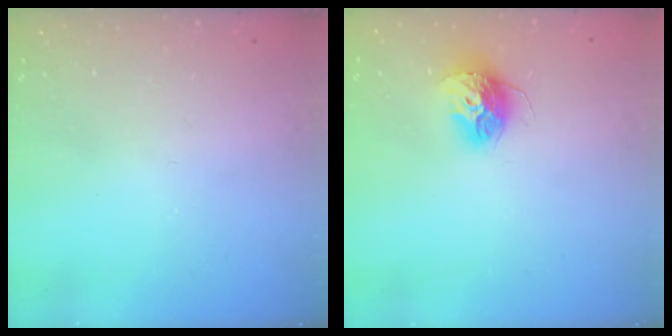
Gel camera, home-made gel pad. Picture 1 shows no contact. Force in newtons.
{"total": 11.3, "press": 11.3, "slide": 1.0}